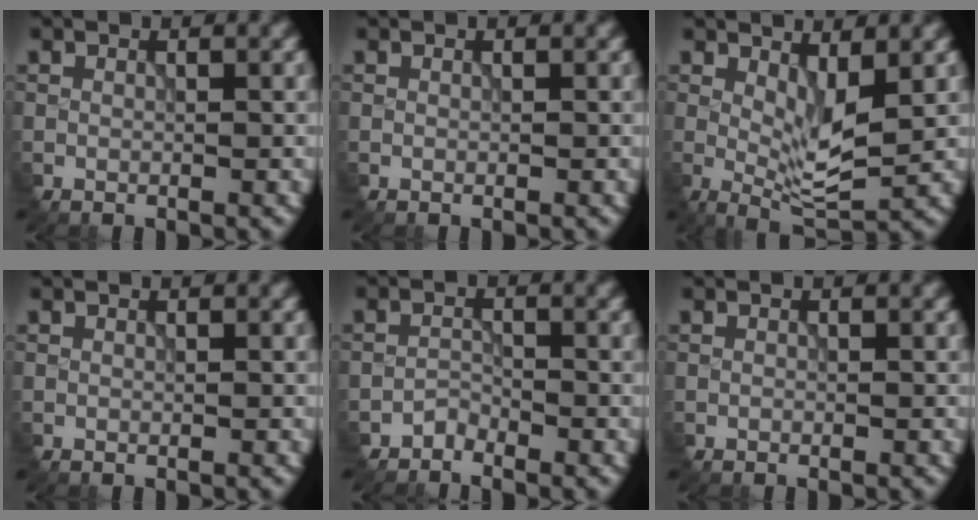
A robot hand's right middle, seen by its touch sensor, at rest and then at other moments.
{"total": 0.0}
{"total": 3.6, "force": [0.8, 1.3, 3.3], "torque": [-0.064, -0.007, 0.015]}
{"total": 0.0}
{"total": 1.3, "force": [-1.2, 0.2, -0.4], "torque": [0.005, 0.006, -0.024]}
{"total": 0.0}